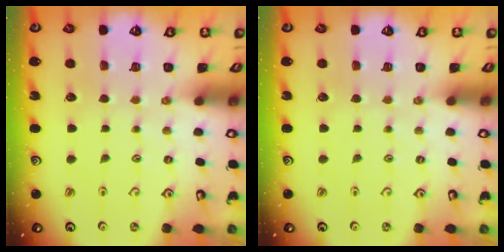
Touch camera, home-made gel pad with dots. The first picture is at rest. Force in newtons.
{"total": 0.0}